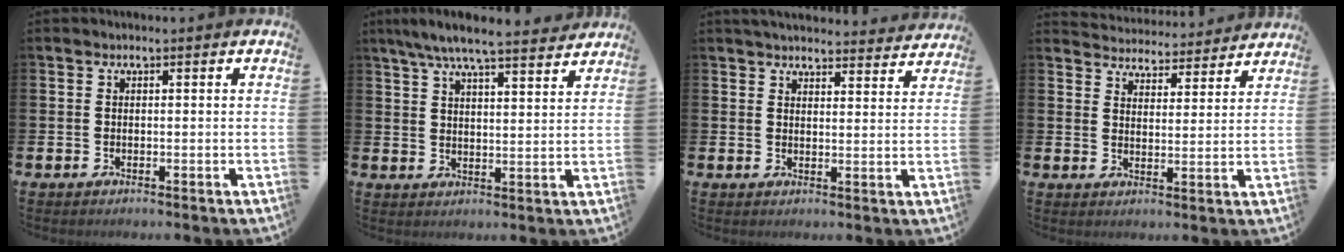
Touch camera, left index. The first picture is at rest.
{"total": 7.4, "force": [6.8, 0.5, 2.8], "torque": [-0.073, -0.030, 0.121]}
{"total": 4.5, "force": [4.4, 0.7, 0.6], "torque": [-0.021, -0.022, 0.080]}
{"total": 4.5, "force": [4.4, 0.8, -0.4], "torque": [-0.007, -0.038, 0.076]}